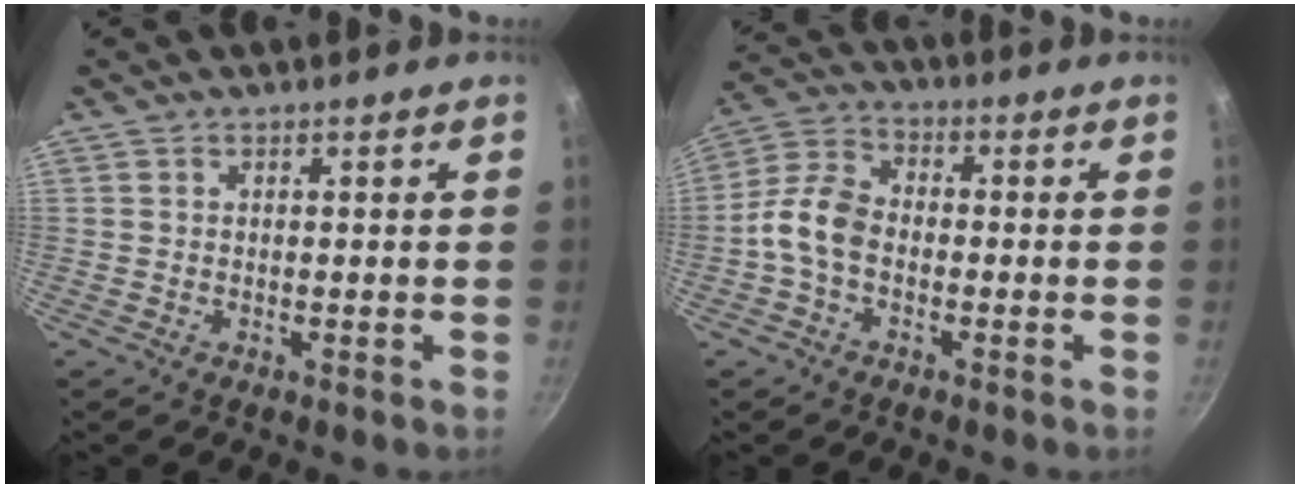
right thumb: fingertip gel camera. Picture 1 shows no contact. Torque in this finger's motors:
{"motor_torque": [-0.04, 0.68, 0.80, -0.66, 0.09]}